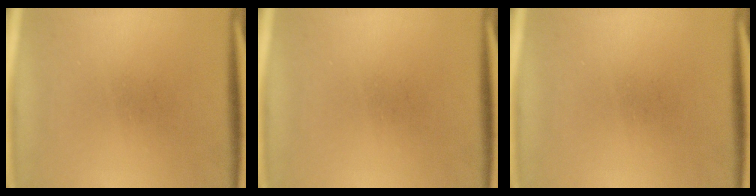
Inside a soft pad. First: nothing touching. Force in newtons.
{"total": 0.0}
{"total": 0.0}